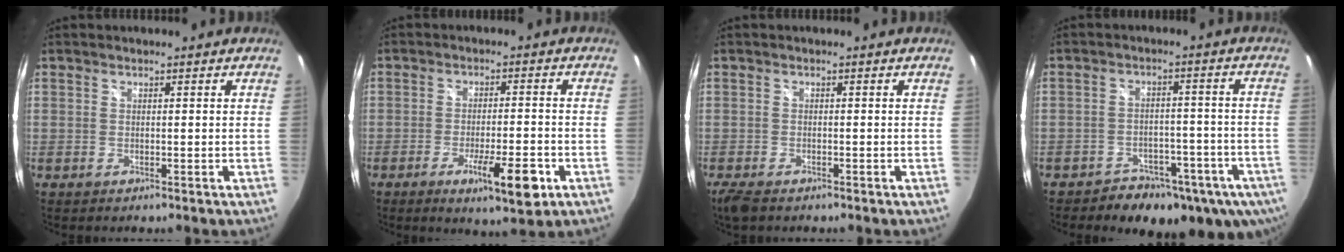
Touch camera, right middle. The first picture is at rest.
{"total": 9.1, "force": [-4.5, 1.7, 7.8], "torque": [-0.135, -0.017, -0.065]}
{"total": 3.9, "force": [-2.9, 1.4, 2.2], "torque": [-0.052, -0.016, -0.055]}
{"total": 15.2, "force": [-10.1, 8.5, 7.6], "torque": [-0.137, -0.007, -0.125]}